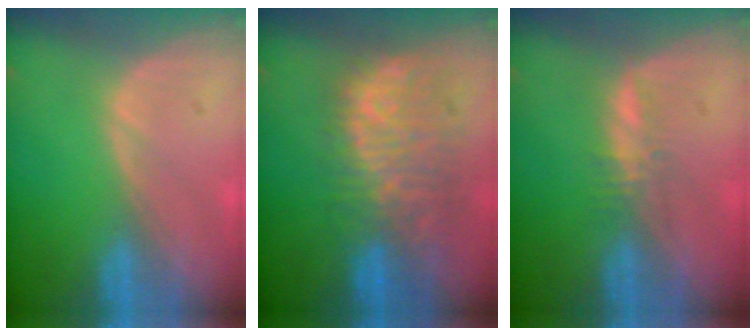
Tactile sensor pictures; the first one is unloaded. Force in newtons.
{"total": 11.3, "press": 9.7, "slide": 5.7}
{"total": 2.0, "press": 1.8, "slide": 0.6}